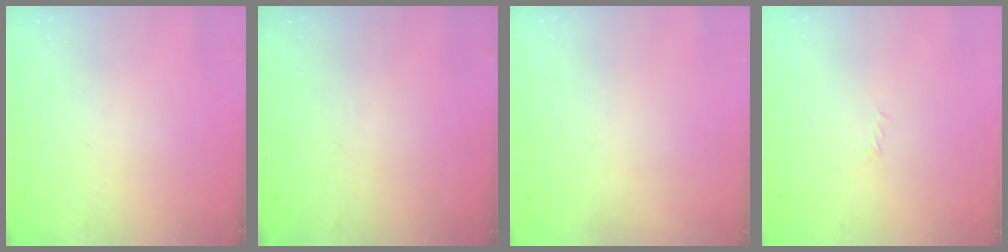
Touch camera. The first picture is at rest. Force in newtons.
{"total": 0.0}
{"total": 0.6, "press": 0.5, "slide": 0.2}
{"total": 2.9, "press": 2.8, "slide": 0.7}